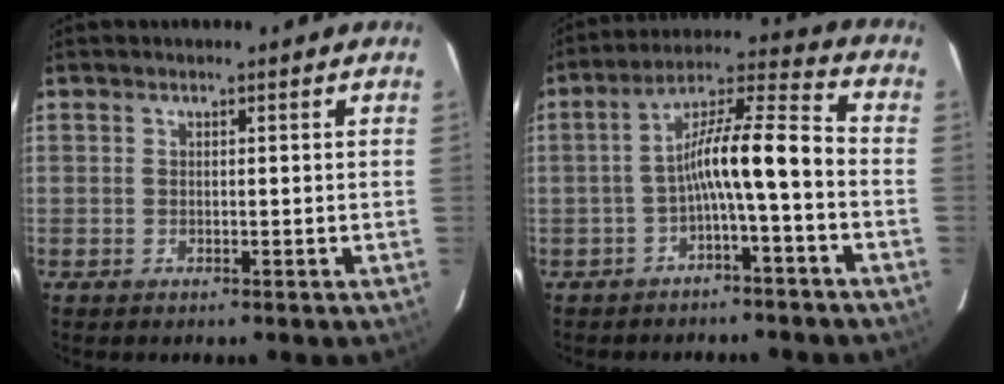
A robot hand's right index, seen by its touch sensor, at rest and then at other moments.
{"total": 10.0, "force": [-3.6, 0.9, 9.3], "torque": [-0.178, 0.025, -0.060]}